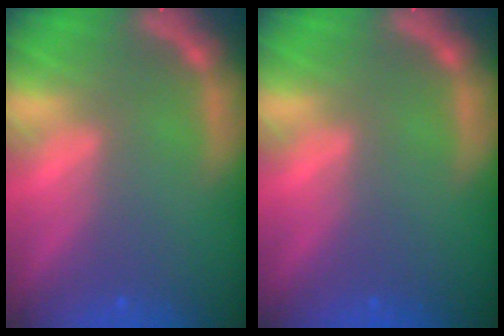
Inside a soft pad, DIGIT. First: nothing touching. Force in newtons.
{"total": 0.0}